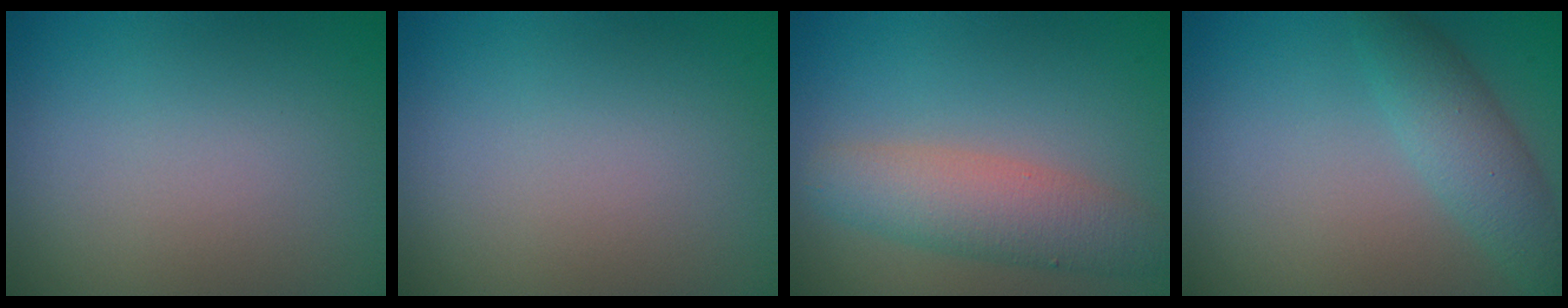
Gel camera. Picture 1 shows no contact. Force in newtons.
{"total": 0.0}
{"total": 4.5, "press": 4.5, "slide": 0.2}
{"total": 3.0, "press": 3.0, "slide": 0.2}